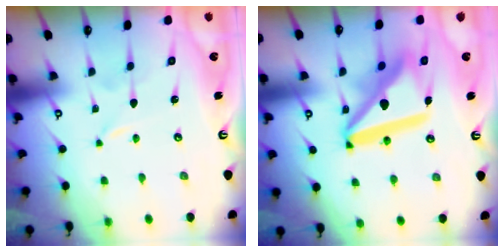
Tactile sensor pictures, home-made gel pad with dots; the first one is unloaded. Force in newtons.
{"total": 18.4, "press": 18.3, "slide": 2.1}